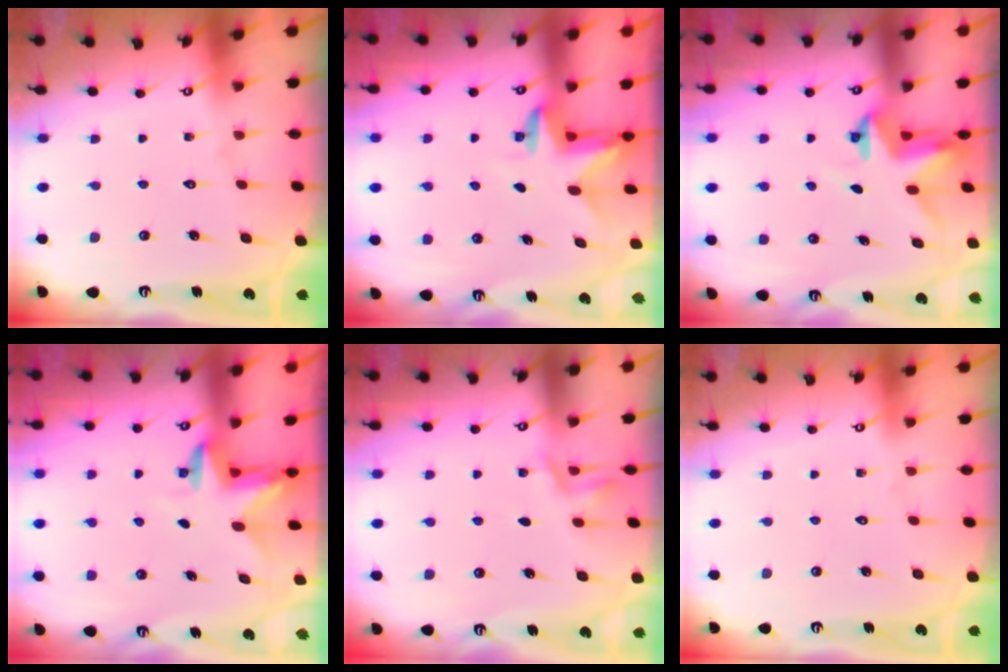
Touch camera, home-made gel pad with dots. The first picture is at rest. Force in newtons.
{"total": 3.5, "press": 3.5, "slide": 0.2}
{"total": 3.2, "press": 3.2, "slide": 0.1}
{"total": 3.2, "press": 3.2, "slide": 0.1}
{"total": 2.9, "press": 2.3, "slide": 1.7}
{"total": 0.0}